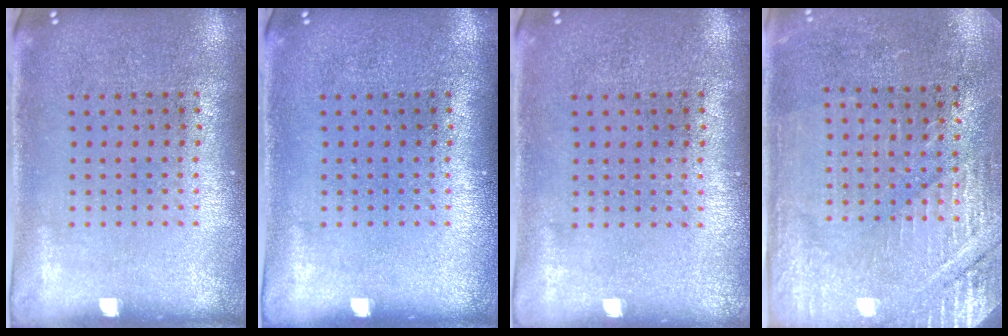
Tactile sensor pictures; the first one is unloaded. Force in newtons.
{"total": 0.0}
{"total": 0.0}
{"total": 2.9, "press": 2.9, "slide": 0.4}